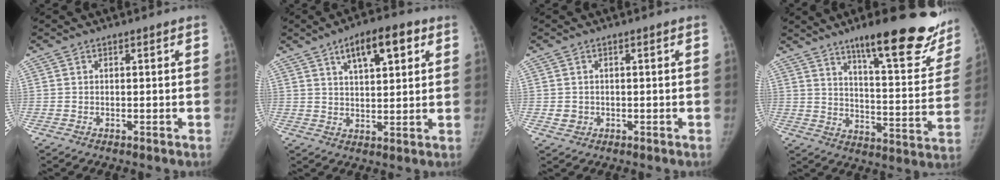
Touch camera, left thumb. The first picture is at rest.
{"total": 9.8, "force": [4.6, 4.0, 7.7], "torque": [-0.099, -0.009, 0.072]}
{"total": 1.7, "force": [-0.3, 1.6, 0.5], "torque": [0.000, 0.005, 0.000]}
{"total": 24.8, "force": [16.5, 6.0, 17.6], "torque": [-0.198, -0.080, 0.229]}